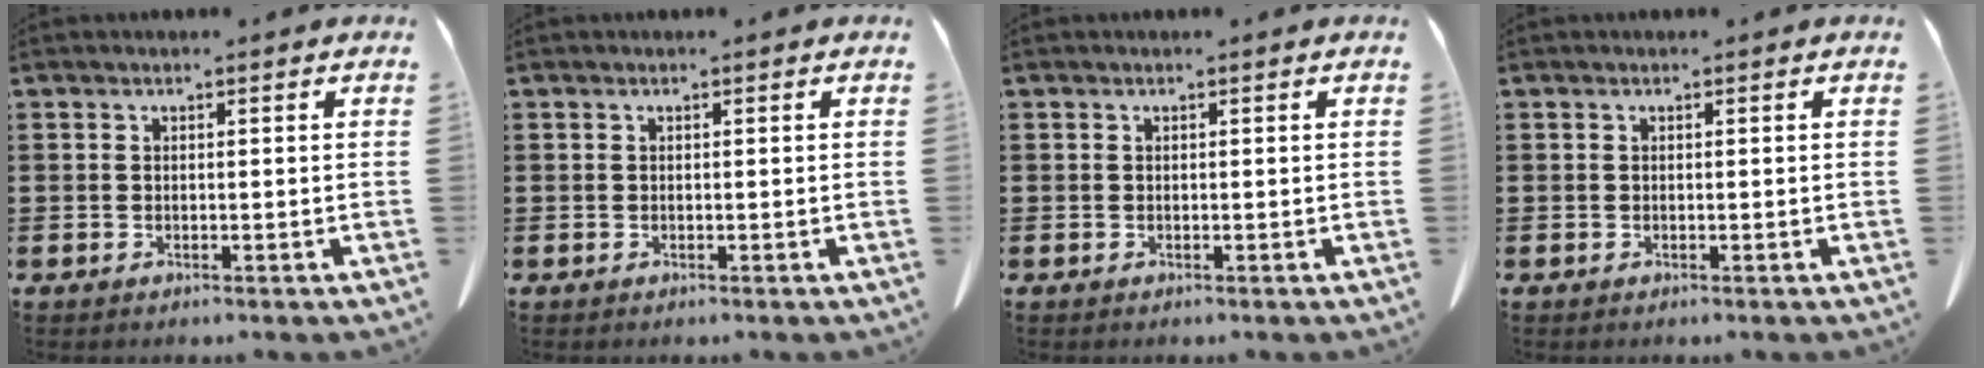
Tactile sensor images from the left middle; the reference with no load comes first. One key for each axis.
{"total": 0.0}
{"total": 0.0}
{"total": 0.0}